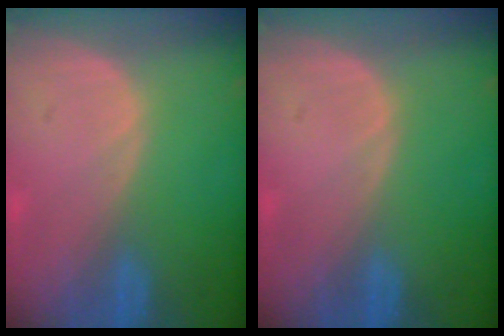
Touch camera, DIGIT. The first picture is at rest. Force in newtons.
{"total": 0.0}